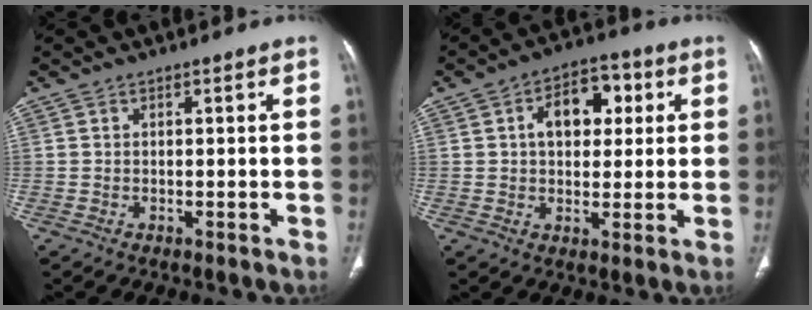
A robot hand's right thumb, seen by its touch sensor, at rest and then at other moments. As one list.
[{"total": 10.5, "force": [2.7, 6.9, 7.4], "torque": [-0.076, 0.013, 0.035]}]